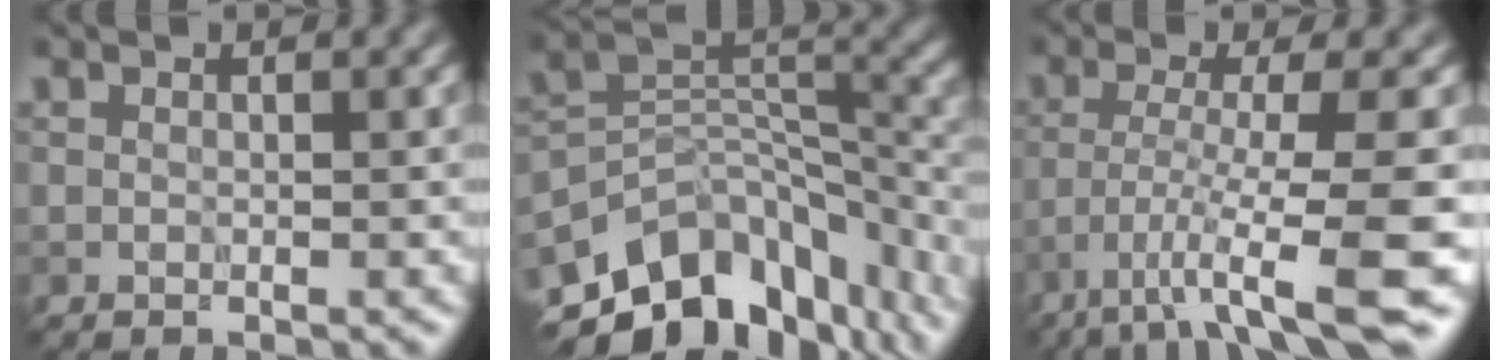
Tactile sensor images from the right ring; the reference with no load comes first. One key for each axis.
{"total": 11.5, "fx": -6.9, "fy": 7.1, "fz": 5.9, "tx": -0.111, "ty": -0.003, "tz": -0.106}
{"total": 8.1, "fx": -4.4, "fy": 0.8, "fz": 6.8, "tx": -0.104, "ty": -0.005, "tz": -0.075}